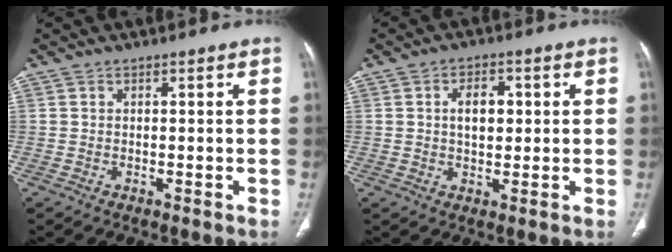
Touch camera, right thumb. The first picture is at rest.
{"total": 5.6, "force": [1.0, 3.5, 4.2], "torque": [-0.054, 0.003, 0.015]}